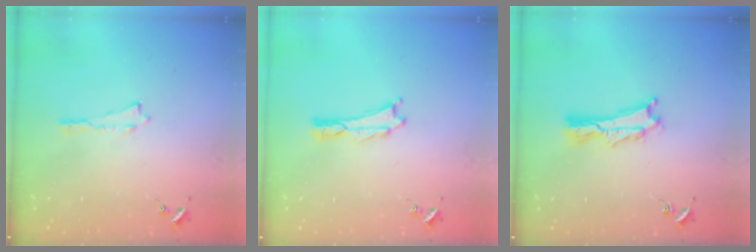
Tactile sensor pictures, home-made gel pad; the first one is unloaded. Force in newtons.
{"total": 0.0}
{"total": 2.1, "press": 2.1, "slide": 0.3}